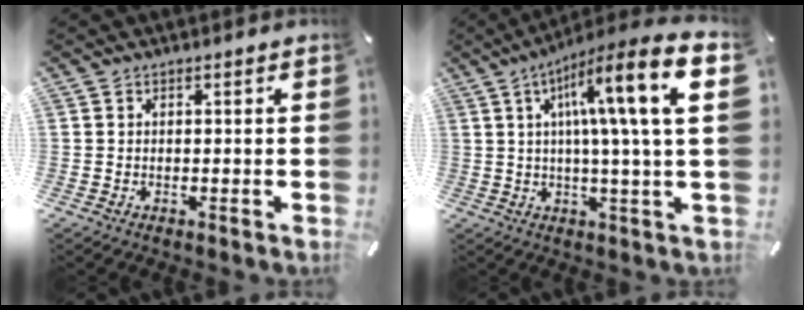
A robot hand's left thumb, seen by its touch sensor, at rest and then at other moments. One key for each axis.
{"total": 19.1, "fx": 5.4, "fy": 2.2, "fz": 18.2, "tx": -0.293, "ty": -0.019, "tz": 0.063}